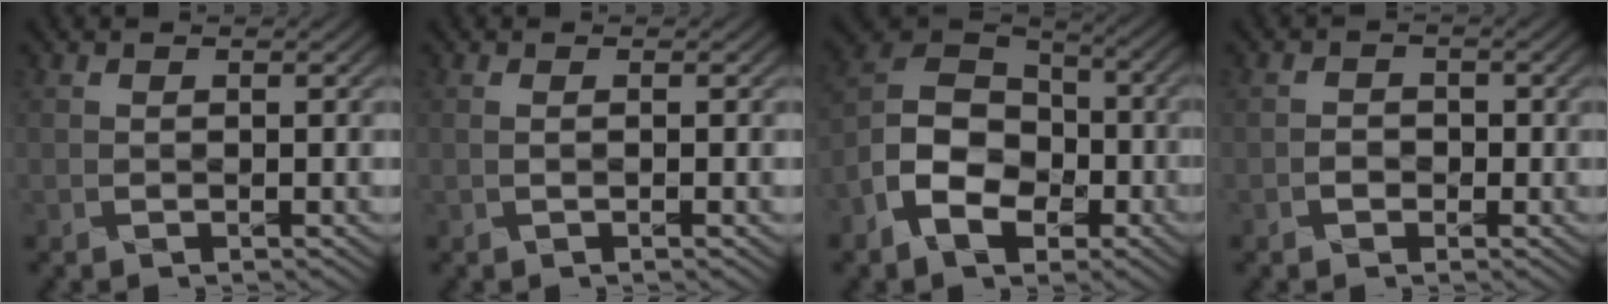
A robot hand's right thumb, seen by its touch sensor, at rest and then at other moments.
{"total": 1.2, "force": [-0.2, 0.2, 1.1], "torque": [-0.014, -0.002, -0.005]}
{"total": 10.6, "force": [-5.2, 7.2, 5.8], "torque": [-0.123, -0.013, -0.115]}
{"total": 1.3, "force": [-0.8, 1.0, 0.1], "torque": [0.003, -0.003, -0.013]}